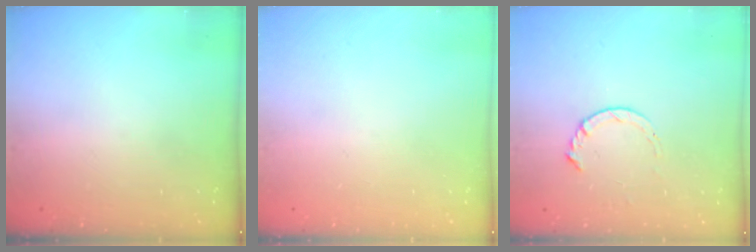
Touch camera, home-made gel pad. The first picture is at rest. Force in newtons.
{"total": 0.0}
{"total": 4.7, "press": 4.7, "slide": 0.6}